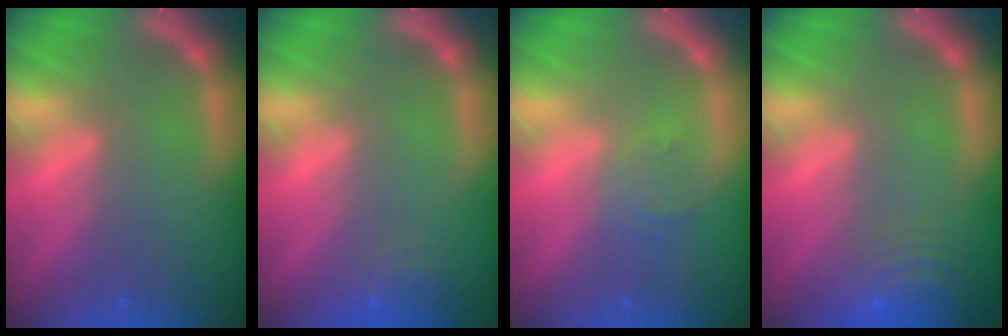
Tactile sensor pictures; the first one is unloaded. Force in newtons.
{"total": 2.5}
{"total": 1.9}
{"total": 8.5}